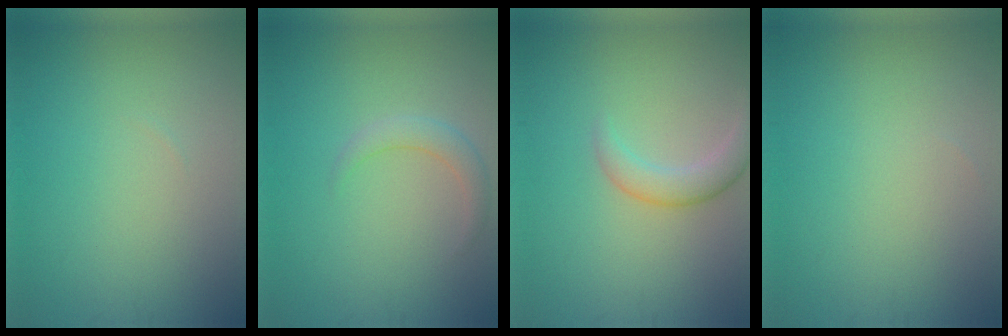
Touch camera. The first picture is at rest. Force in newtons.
{"total": 1.7, "press": 1.7, "slide": 0.0}
{"total": 2.6, "press": 2.6, "slide": 0.2}
{"total": 0.0}